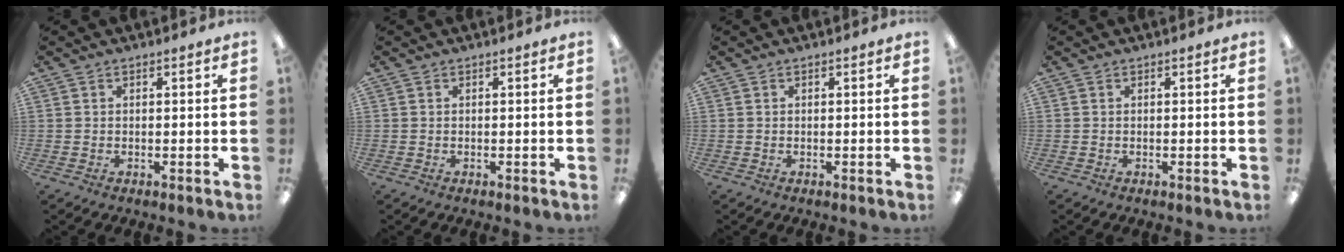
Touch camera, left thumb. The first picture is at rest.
{"total": 0.0}
{"total": 0.0}
{"total": 0.0}